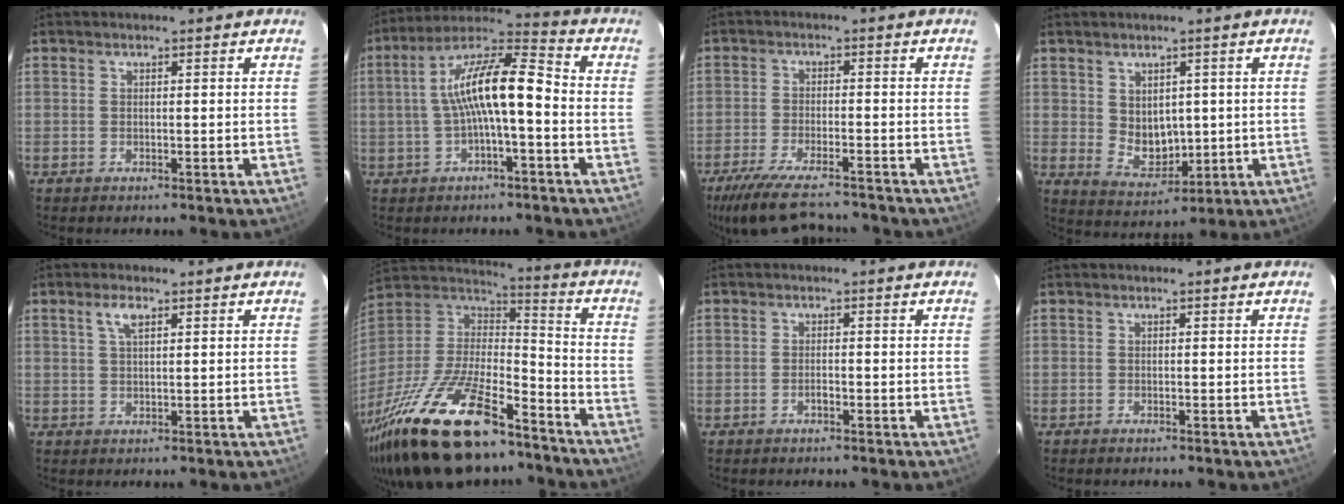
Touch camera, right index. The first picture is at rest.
{"total": 12.1, "force": [-1.4, 2.8, 11.7], "torque": [-0.214, 0.029, -0.026]}
{"total": 13.5, "force": [-11.6, 2.8, 6.3], "torque": [-0.145, -0.026, -0.195]}
{"total": 6.3, "force": [1.3, 5.1, 3.5], "torque": [-0.060, -0.006, 0.044]}
{"total": 2.9, "force": [1.5, 1.0, 2.3], "torque": [-0.044, 0.006, 0.028]}
{"total": 31.9, "force": [-21.6, 12.3, 20.0], "torque": [-0.407, -0.028, -0.350]}
{"total": 1.1, "force": [-0.6, 0.5, 0.7], "torque": [-0.014, 0.003, -0.011]}
{"total": 0.0}